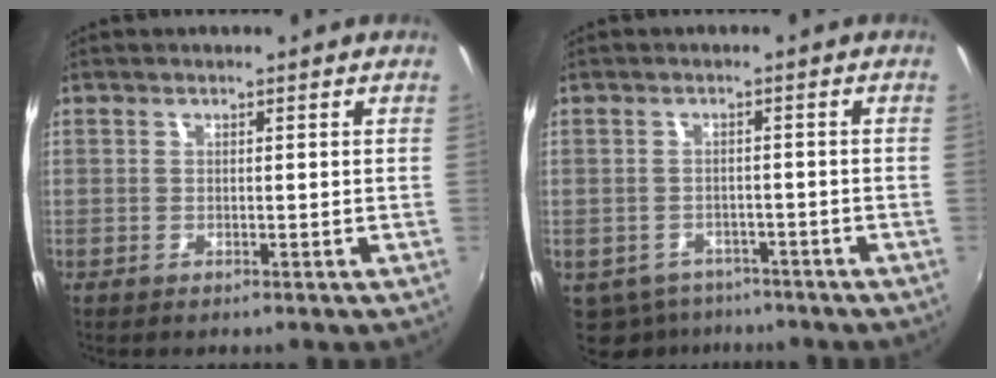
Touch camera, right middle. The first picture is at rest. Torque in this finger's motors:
{"motor_torque": [-0.51, -0.22, -0.01, -0.01]}